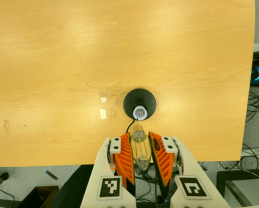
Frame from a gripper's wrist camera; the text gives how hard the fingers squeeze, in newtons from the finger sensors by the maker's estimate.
{"total": 19.0, "left": 20.9, "right": 17.1}